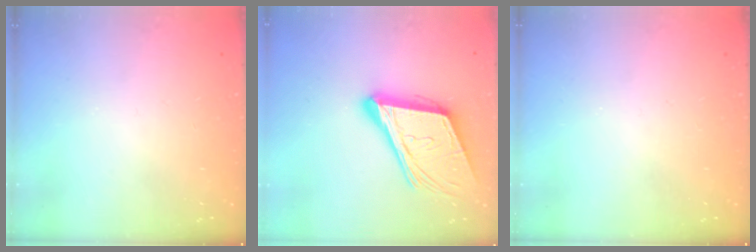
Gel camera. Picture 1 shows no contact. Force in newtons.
{"total": 18.8, "press": 18.4, "slide": 4.2}
{"total": 0.0}